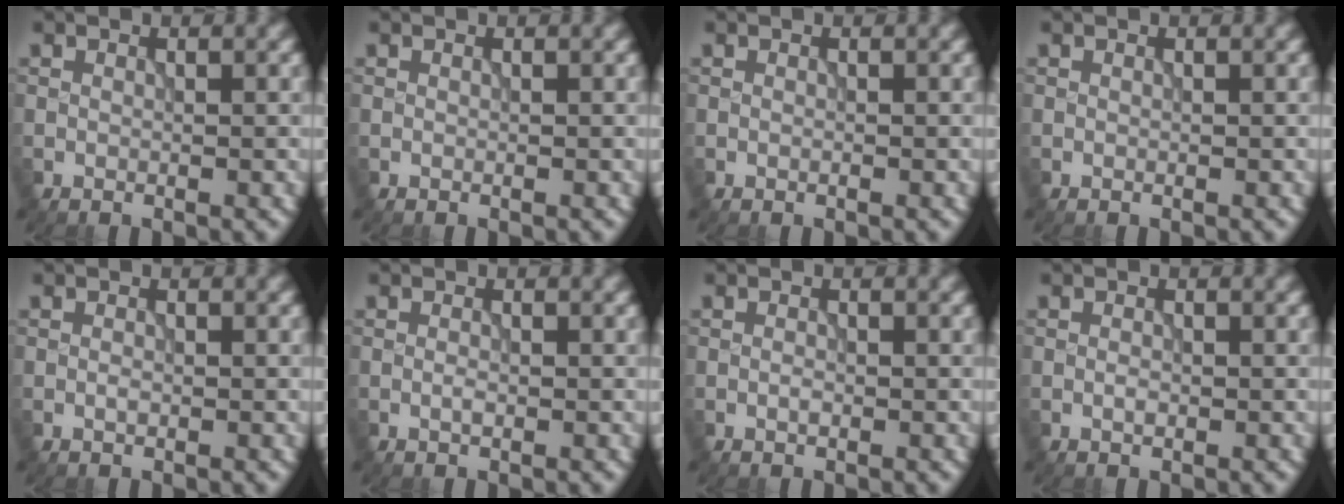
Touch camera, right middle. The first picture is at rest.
{"total": 0.0}
{"total": 0.0}
{"total": 0.0}
{"total": 0.5, "force": [-0.2, 0.3, 0.4], "torque": [-0.009, 0.000, -0.004]}
{"total": 0.7, "force": [-0.2, 0.3, 0.6], "torque": [-0.013, -0.001, -0.005]}
{"total": 0.6, "force": [-0.2, 0.3, 0.5], "torque": [-0.011, 0.000, -0.005]}
{"total": 0.7, "force": [-0.2, 0.3, 0.6], "torque": [-0.012, 0.000, -0.004]}